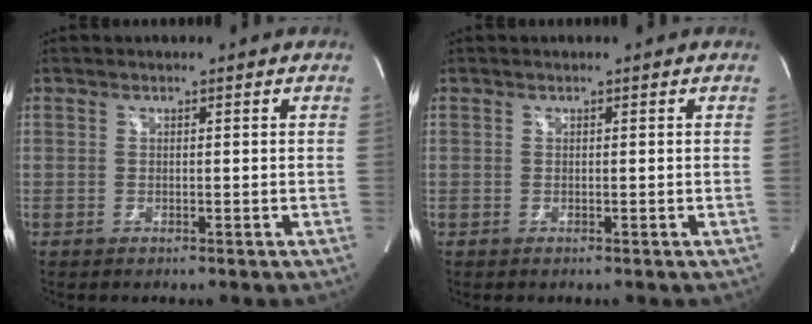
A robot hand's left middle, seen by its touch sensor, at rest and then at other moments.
{"total": 0.0}